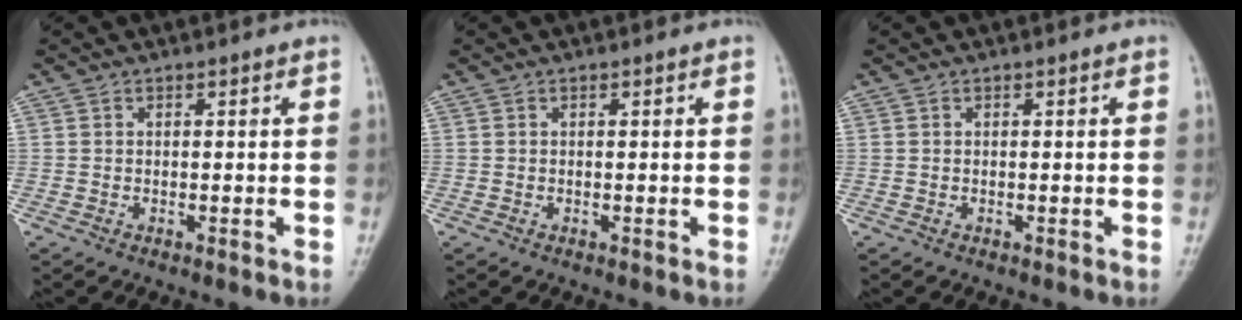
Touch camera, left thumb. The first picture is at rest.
{"total": 0.0}
{"total": 0.0}